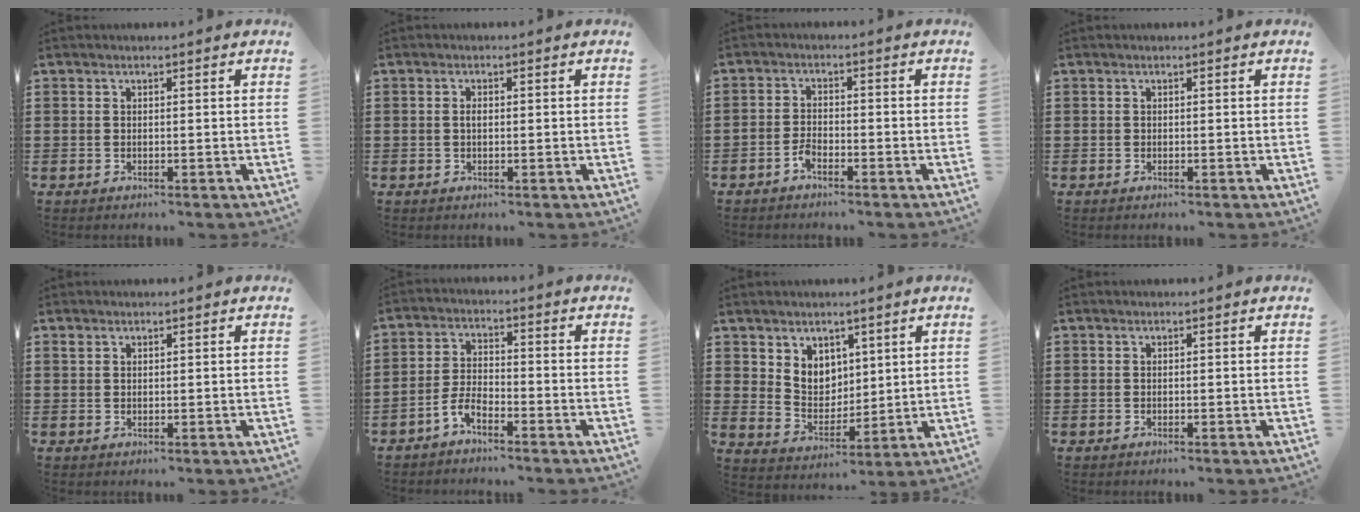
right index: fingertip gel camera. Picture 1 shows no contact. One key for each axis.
{"total": 1.1, "fx": 0.0, "fy": 0.5, "fz": 1.0, "tx": -0.021, "ty": 0.002, "tz": -0.001}
{"total": 2.3, "fx": -1.9, "fy": 0.7, "fz": 1.2, "tx": -0.032, "ty": 0.000, "tz": -0.040}
{"total": 0.0}
{"total": 1.0, "fx": 0.7, "fy": 0.6, "fz": 0.3, "tx": -0.008, "ty": 0.004, "tz": 0.014}
{"total": 3.9, "fx": -3.2, "fy": 1.0, "fz": 2.0, "tx": -0.059, "ty": 0.000, "tz": -0.069}
{"total": 5.8, "fx": 3.7, "fy": 4.4, "fz": 0.6, "tx": -0.031, "ty": -0.006, "tz": 0.068}
{"total": 0.0}